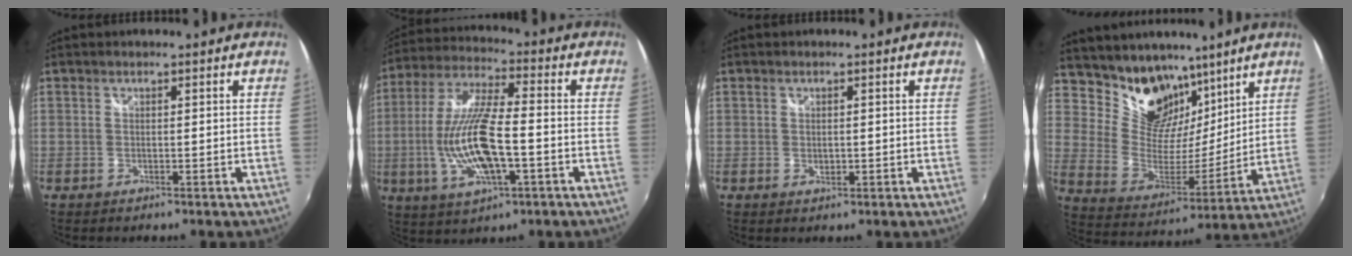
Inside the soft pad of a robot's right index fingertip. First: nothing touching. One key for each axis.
{"total": 15.7, "fx": -3.5, "fy": 4.6, "fz": 14.6, "tx": -0.296, "ty": -0.009, "tz": -0.060}
{"total": 1.4, "fx": -0.1, "fy": 1.0, "fz": 0.9, "tx": -0.014, "ty": -0.002, "tz": 0.000}
{"total": 15.6, "fx": 11.1, "fy": 8.9, "fz": 6.3, "tx": -0.133, "ty": 0.001, "tz": 0.206}